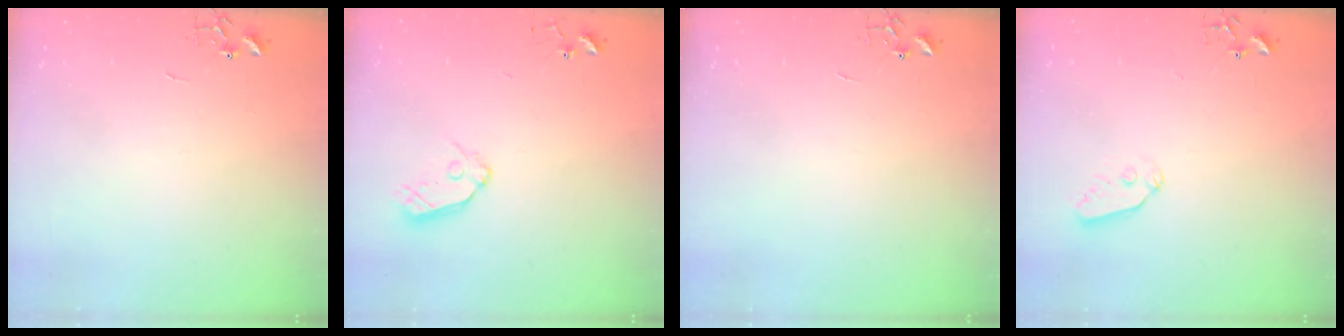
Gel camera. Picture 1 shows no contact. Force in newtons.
{"total": 8.4, "press": 8.4, "slide": 0.7}
{"total": 0.0}
{"total": 6.0, "press": 6.0, "slide": 0.2}